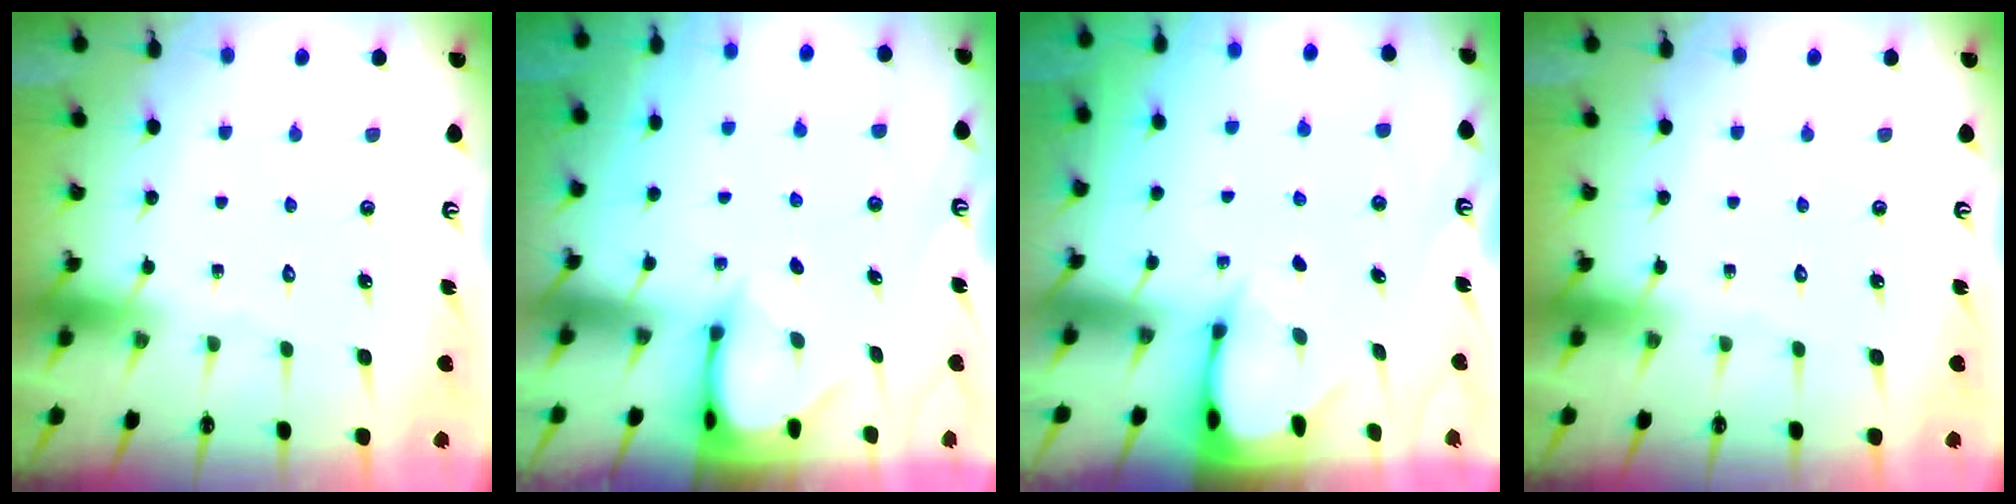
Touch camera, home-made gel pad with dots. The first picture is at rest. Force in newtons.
{"total": 3.0, "press": 2.9, "slide": 0.4}
{"total": 2.7, "press": 2.7, "slide": 0.3}
{"total": 0.0}